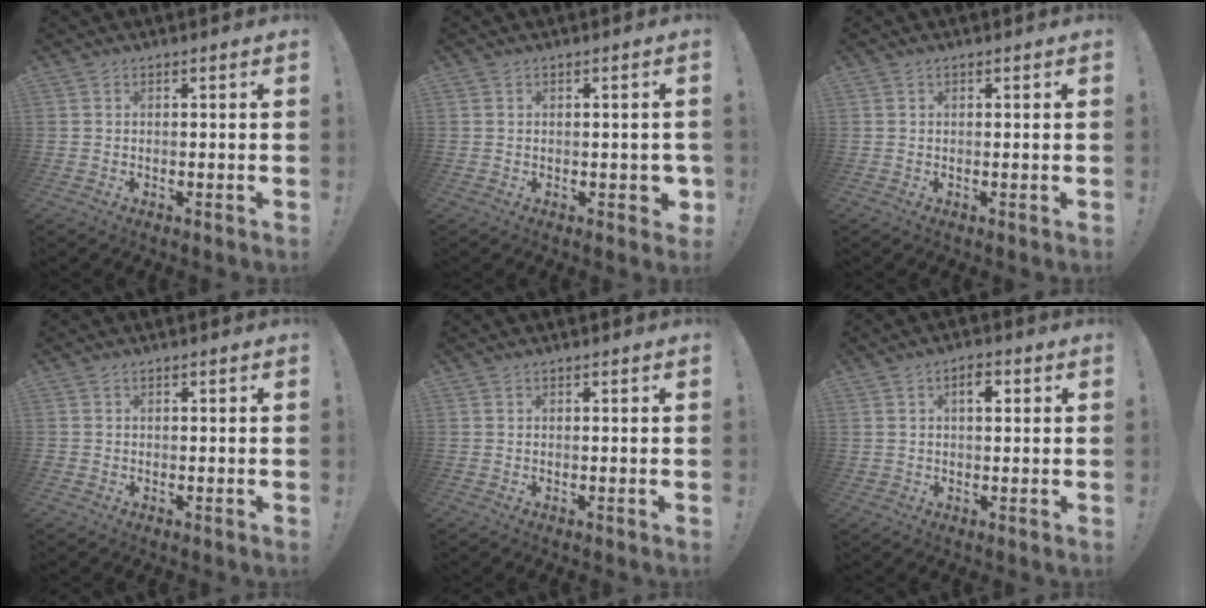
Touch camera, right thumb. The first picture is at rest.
{"total": 2.8, "force": [-0.5, 1.9, 2.0], "torque": [-0.015, 0.004, -0.007]}
{"total": 0.0}
{"total": 0.7, "force": [-0.3, 0.7, 0.0], "torque": [0.000, 0.002, -0.005]}
{"total": 0.0}
{"total": 4.4, "force": [1.5, 3.0, 2.8], "torque": [-0.030, -0.001, 0.020]}